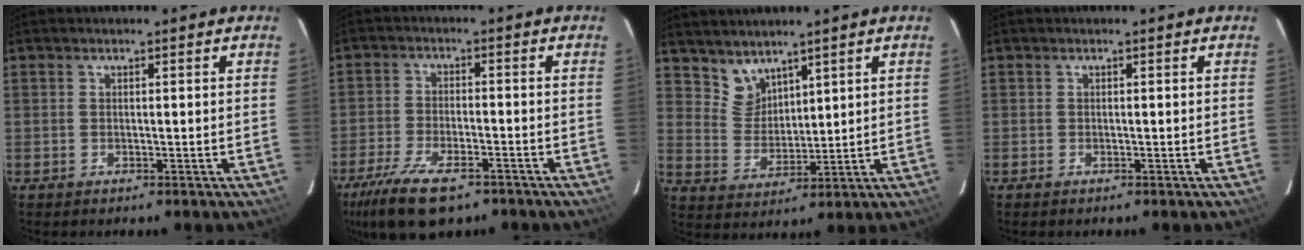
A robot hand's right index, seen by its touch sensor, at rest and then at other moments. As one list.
[{"total": 13.8, "force": [-9.4, 5.3, 8.6], "torque": [-0.199, -0.033, -0.166]}, {"total": 5.6, "force": [4.7, 2.9, 0.9], "torque": [-0.009, 0.002, 0.101]}, {"total": 0.0}]